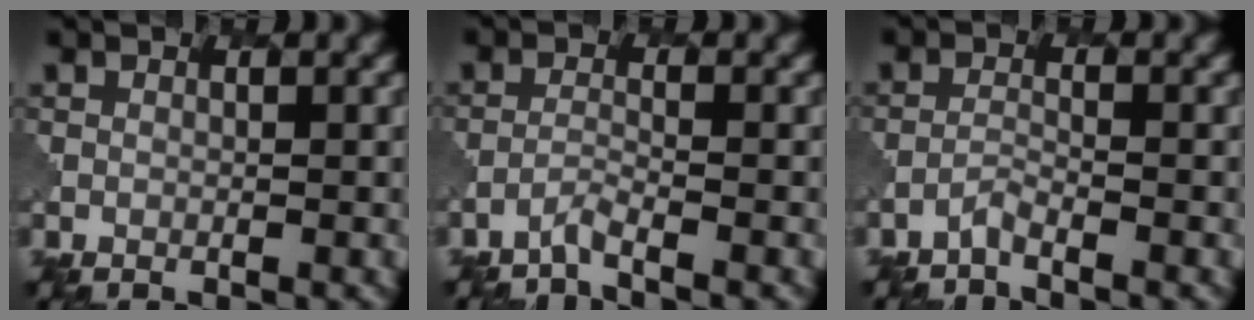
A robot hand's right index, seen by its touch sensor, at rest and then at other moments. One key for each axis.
{"total": 1.4, "fx": -1.2, "fy": 0.0, "fz": 0.6, "tx": -0.008, "ty": 0.001, "tz": -0.035}
{"total": 1.1, "fx": -1.0, "fy": 0.1, "fz": 0.3, "tx": -0.003, "ty": 0.001, "tz": -0.028}